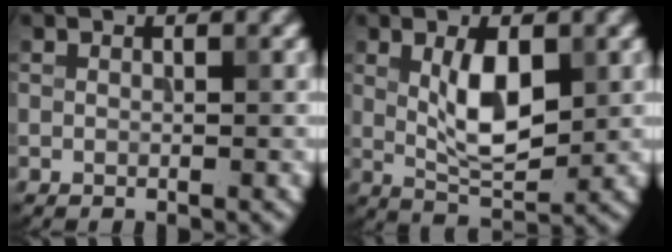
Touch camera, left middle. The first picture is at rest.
{"total": 4.7, "force": [0.3, 1.9, 4.3], "torque": [-0.081, -0.006, 0.005]}